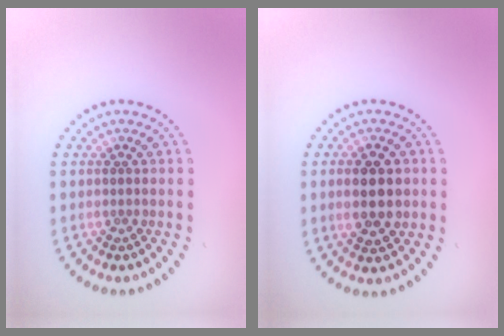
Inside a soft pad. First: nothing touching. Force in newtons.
{"total": 4.6, "press": 4.6, "slide": 0.1}